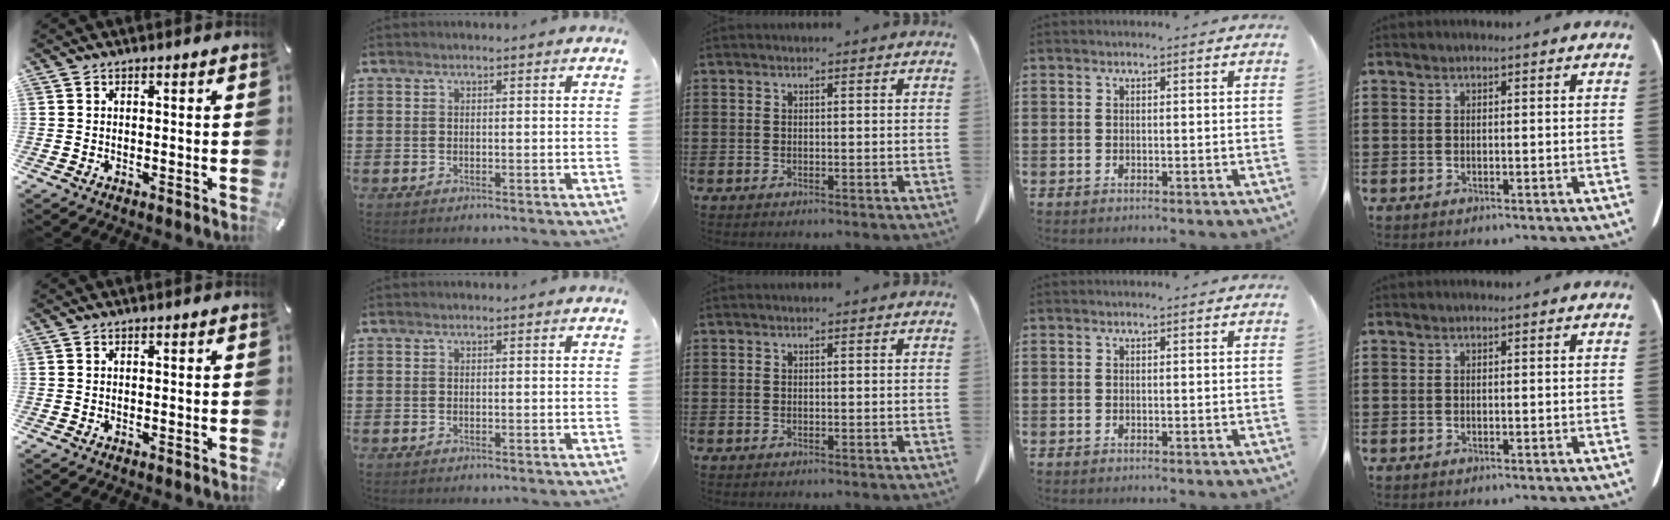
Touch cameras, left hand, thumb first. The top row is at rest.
{}